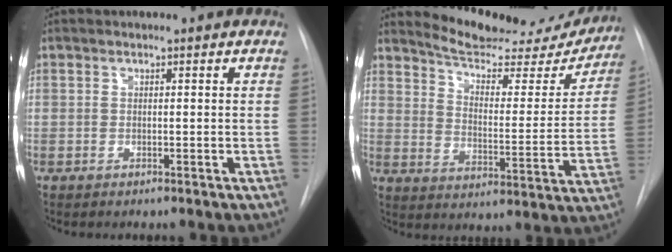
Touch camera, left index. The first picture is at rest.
{"total": 19.7, "force": [18.5, 4.0, 5.4], "torque": [-0.068, -0.051, 0.241]}